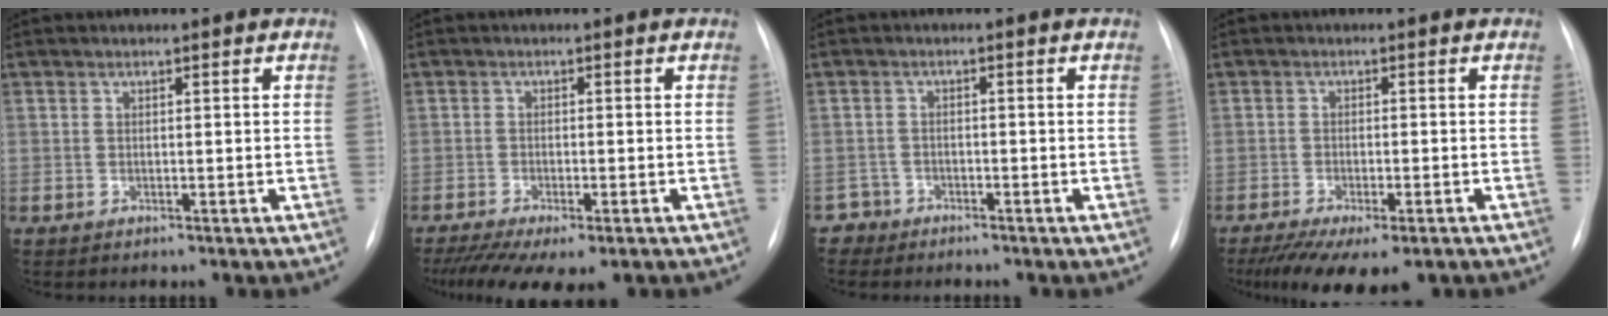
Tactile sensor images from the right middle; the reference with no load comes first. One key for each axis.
{"total": 10.6, "fx": -7.6, "fy": 3.0, "fz": 6.7, "tx": -0.111, "ty": -0.015, "tz": -0.112}
{"total": 2.4, "fx": -1.8, "fy": 1.2, "fz": -1.0, "tx": 0.016, "ty": 0.006, "tz": -0.036}
{"total": 11.2, "fx": -7.9, "fy": 3.4, "fz": 7.1, "tx": -0.115, "ty": -0.018, "tz": -0.116}